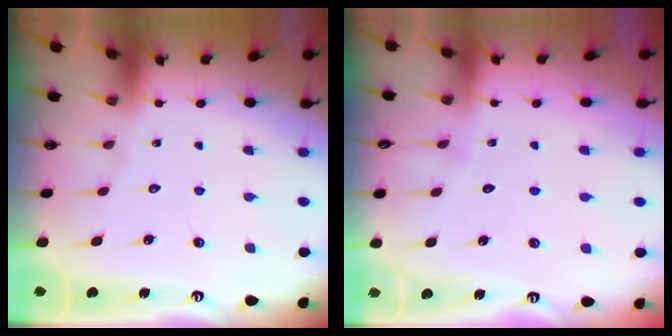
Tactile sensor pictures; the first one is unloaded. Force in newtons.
{"total": 3.9, "press": 3.9, "slide": 0.4}